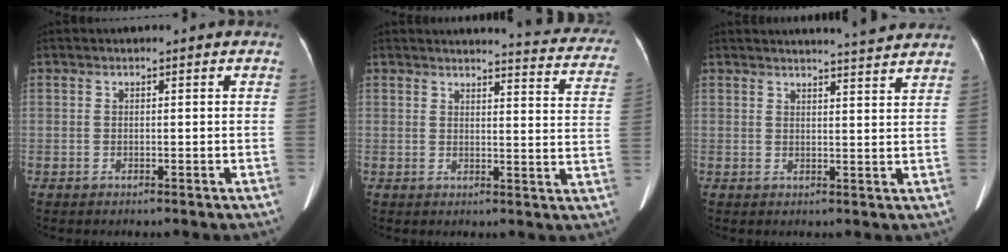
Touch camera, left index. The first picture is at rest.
{"total": 14.4, "force": [13.8, 1.2, 3.6], "torque": [-0.020, -0.086, 0.121]}
{"total": 6.6, "force": [6.3, -0.7, 1.9], "torque": [-0.036, -0.004, 0.069]}